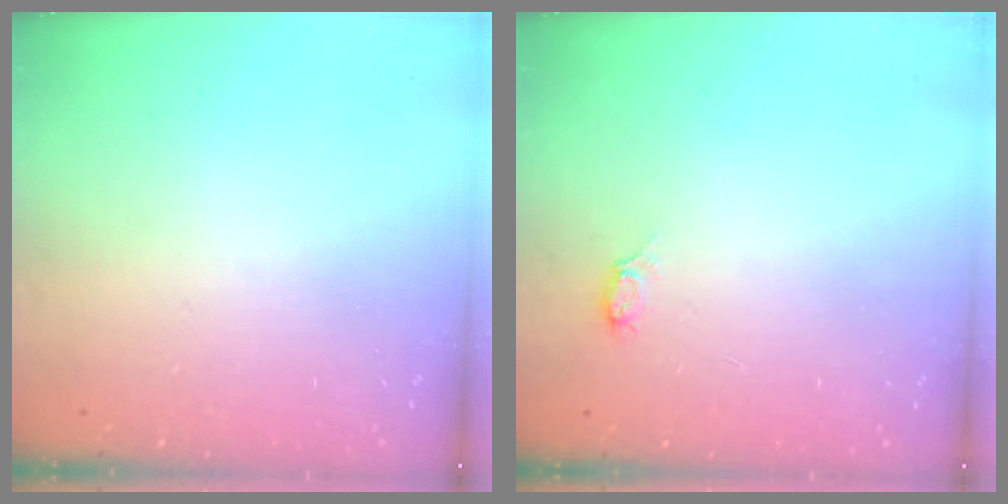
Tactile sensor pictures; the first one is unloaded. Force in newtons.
{"total": 3.3, "press": 3.3, "slide": 0.4}